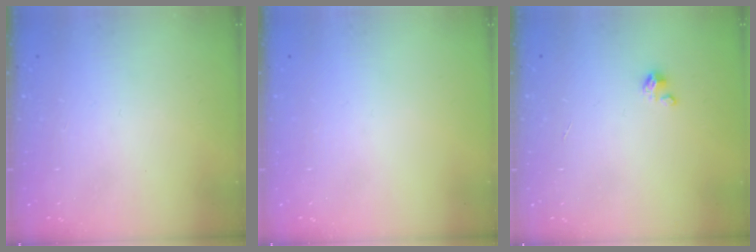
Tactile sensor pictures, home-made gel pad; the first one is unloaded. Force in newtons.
{"total": 0.0}
{"total": 2.0, "press": 1.9, "slide": 0.3}